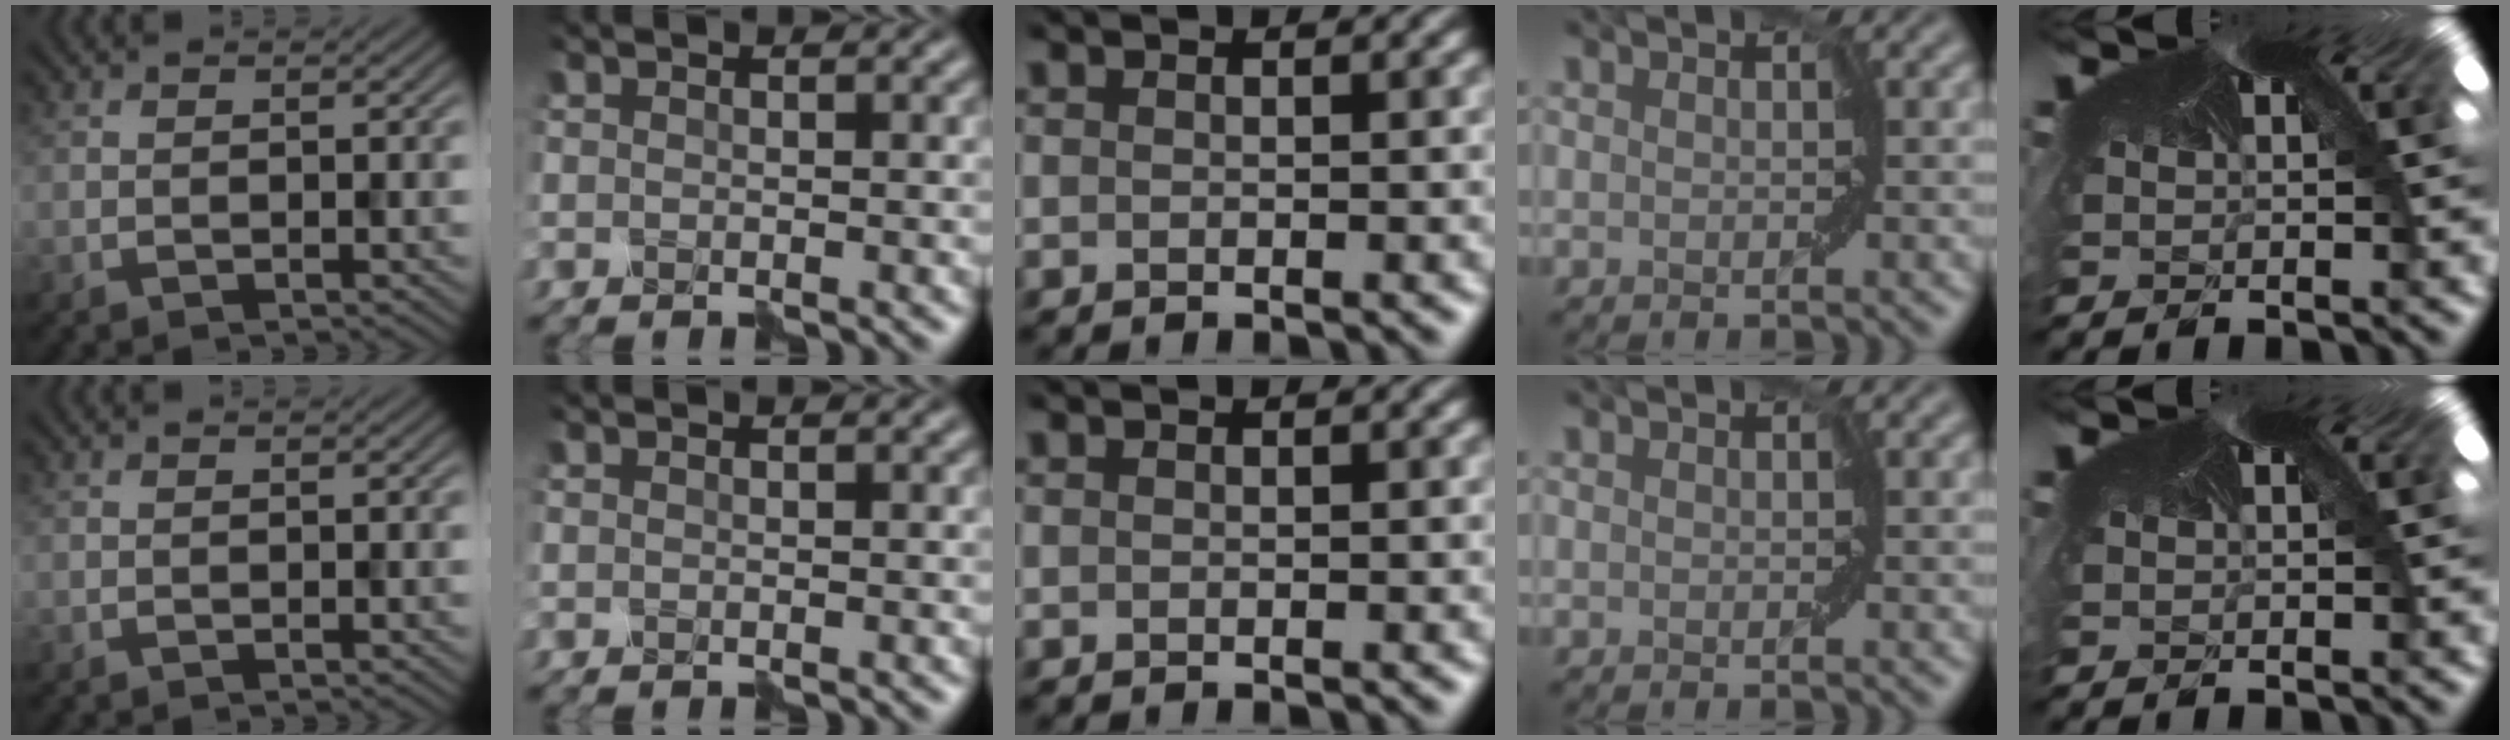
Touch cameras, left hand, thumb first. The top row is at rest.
{}